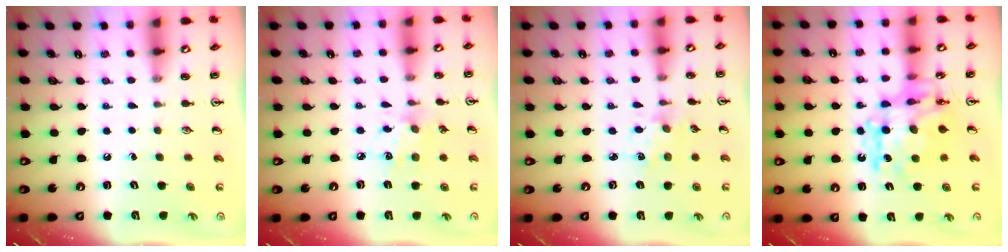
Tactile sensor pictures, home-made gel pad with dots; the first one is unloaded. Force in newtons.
{"total": 5.9, "press": 5.7, "slide": 1.6}
{"total": 2.5, "press": 2.4, "slide": 0.7}
{"total": 12.7, "press": 12.7, "slide": 1.1}